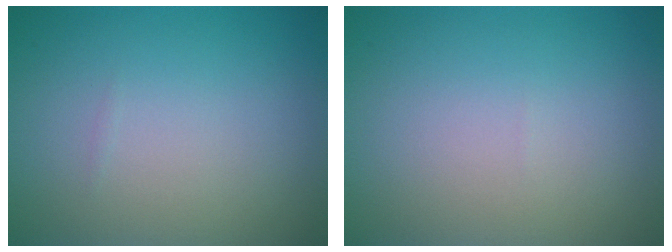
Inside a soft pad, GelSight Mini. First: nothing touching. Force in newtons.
{"total": 0.0}